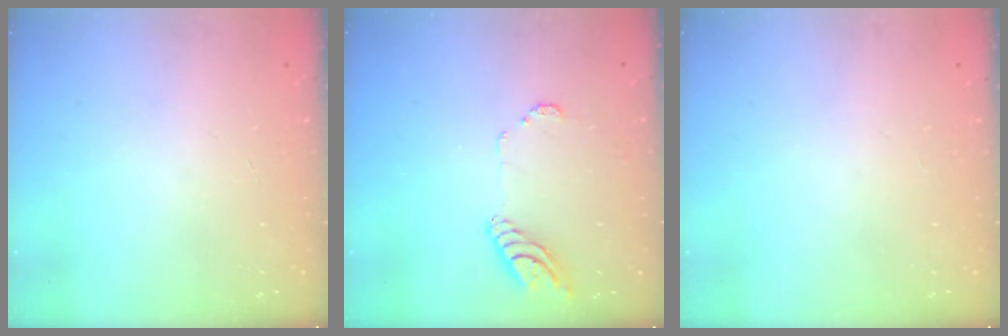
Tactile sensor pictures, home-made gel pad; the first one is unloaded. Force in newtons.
{"total": 9.8, "press": 9.7, "slide": 0.9}
{"total": 0.0}